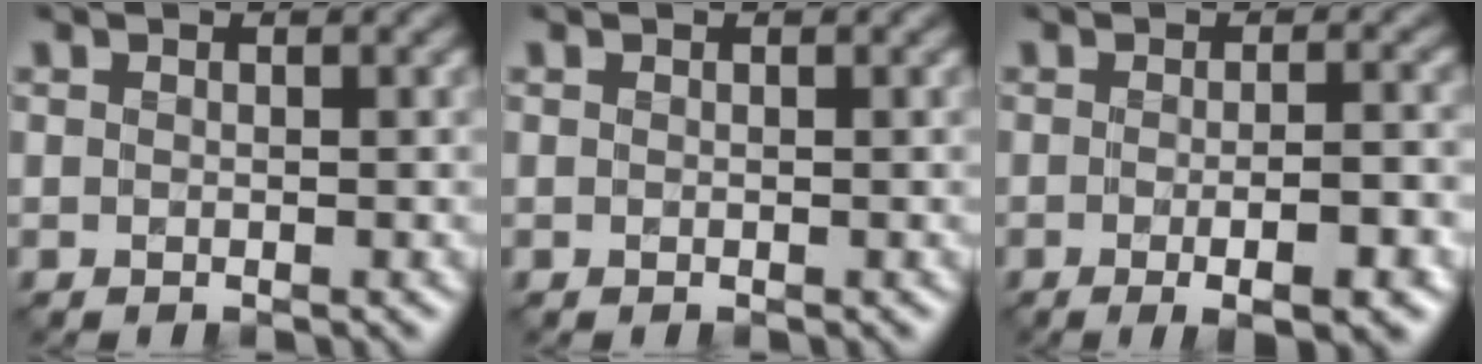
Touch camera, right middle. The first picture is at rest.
{"total": 0.0}
{"total": 5.1, "force": [-1.6, 1.3, 4.6], "torque": [-0.054, -0.003, -0.014]}